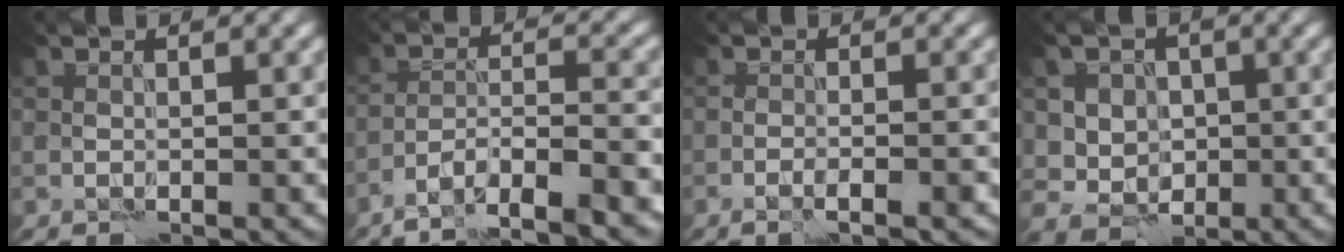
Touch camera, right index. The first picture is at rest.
{"total": 7.1, "force": [-5.7, 0.9, 4.1], "torque": [-0.060, 0.009, -0.101]}
{"total": 1.9, "force": [-1.4, -0.2, 1.3], "torque": [-0.023, 0.009, -0.026]}
{"total": 4.1, "force": [0.2, 3.7, 1.6], "torque": [-0.014, 0.002, -0.014]}